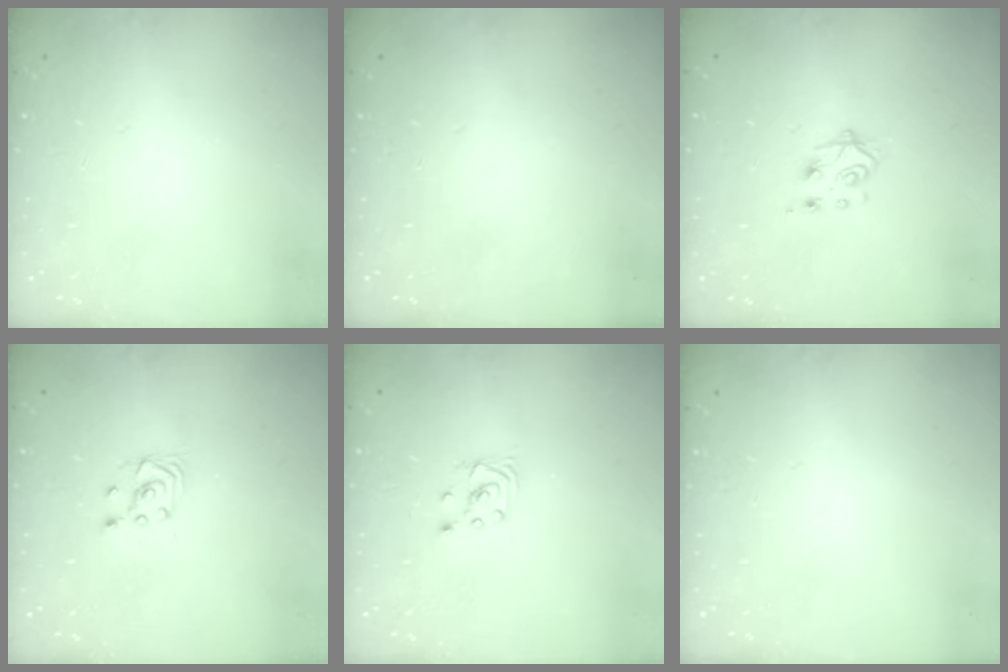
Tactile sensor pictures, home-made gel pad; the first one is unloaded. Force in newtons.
{"total": 0.0}
{"total": 7.6, "press": 7.5, "slide": 0.7}
{"total": 2.5, "press": 2.2, "slide": 1.1}
{"total": 1.7, "press": 1.6, "slide": 0.1}
{"total": 0.0}